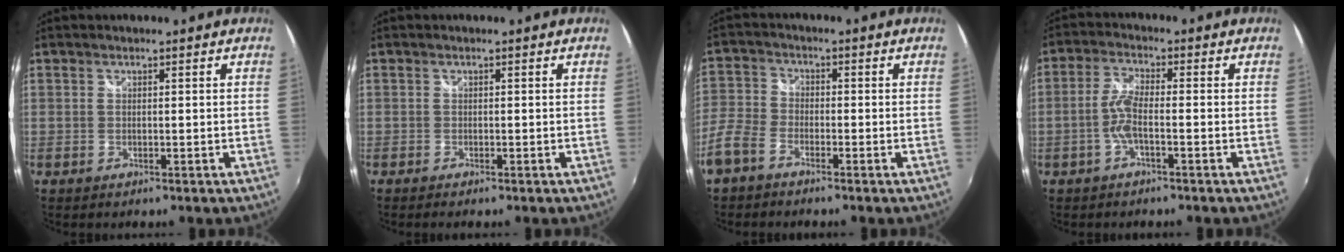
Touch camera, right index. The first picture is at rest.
{"total": 0.7, "force": [-0.7, 0.1, 0.3], "torque": [-0.008, -0.004, -0.014]}
{"total": 7.3, "force": [-4.7, 4.1, 3.8], "torque": [-0.095, 0.007, -0.107]}
{"total": 4.4, "force": [-1.6, 0.7, 4.0], "torque": [-0.093, 0.006, -0.033]}